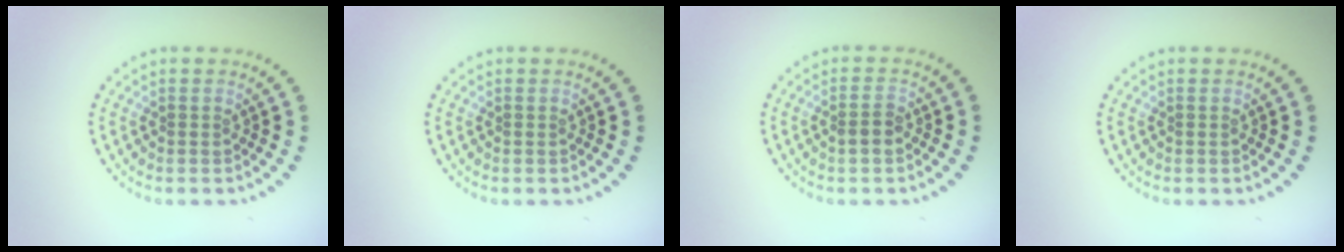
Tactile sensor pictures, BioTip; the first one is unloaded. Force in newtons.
{"total": 0.0}
{"total": 1.5, "press": 1.5, "slide": 0.3}
{"total": 0.0}